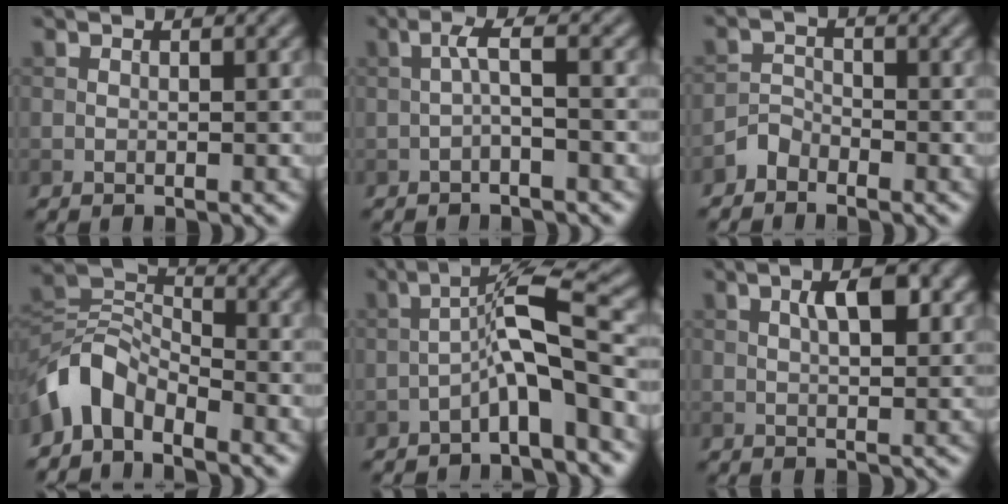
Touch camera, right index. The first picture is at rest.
{"total": 2.0, "force": [-0.6, 0.1, 2.0], "torque": [-0.039, 0.011, -0.016]}
{"total": 1.8, "force": [-1.5, 0.8, 0.3], "torque": [-0.003, 0.010, -0.034]}
{"total": 5.8, "force": [-3.6, 3.3, 3.2], "torque": [-0.054, 0.006, -0.081]}
{"total": 5.7, "force": [-2.5, 0.7, 5.1], "torque": [-0.085, 0.029, -0.049]}
{"total": 3.6, "force": [1.2, 1.5, 3.1], "torque": [-0.051, 0.005, 0.021]}